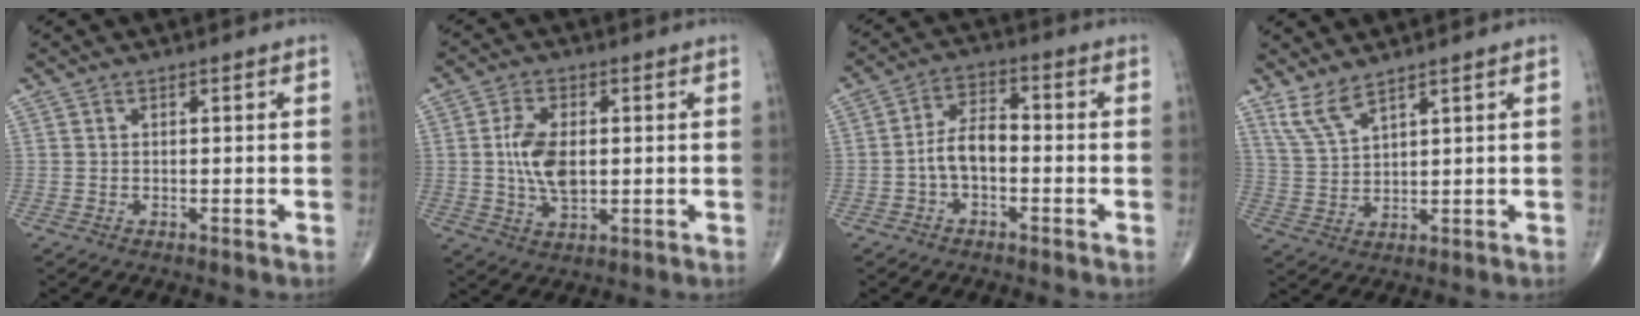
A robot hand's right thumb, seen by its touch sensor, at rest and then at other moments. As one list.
[{"total": 8.5, "force": [0.5, 4.7, 7.1], "torque": [-0.133, -0.003, 0.011]}, {"total": 6.5, "force": [-1.6, 3.6, 5.1], "torque": [-0.087, 0.030, -0.037]}, {"total": 5.9, "force": [5.0, 1.0, 2.9], "torque": [-0.066, -0.034, 0.115]}]